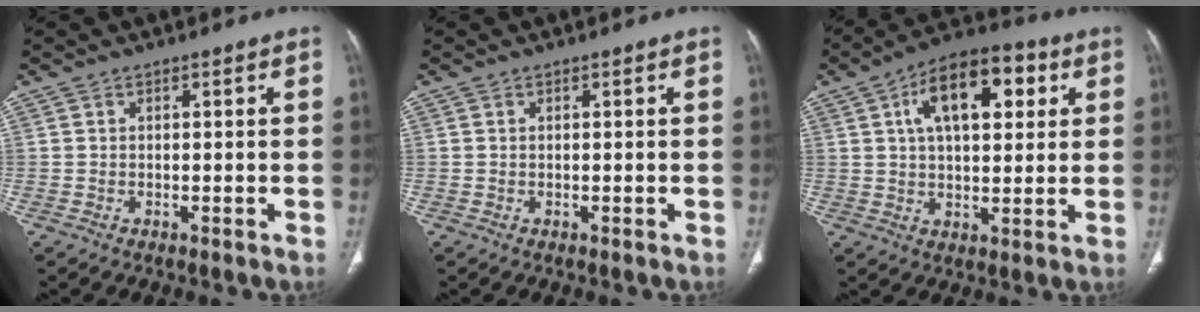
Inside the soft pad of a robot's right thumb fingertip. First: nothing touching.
{"total": 0.0}
{"total": 15.6, "force": [5.2, 8.0, 12.4], "torque": [-0.170, 0.010, 0.078]}